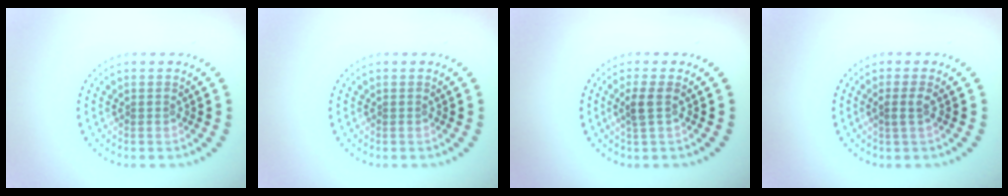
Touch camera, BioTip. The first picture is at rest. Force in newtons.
{"total": 0.0}
{"total": 1.7, "press": 1.5, "slide": 1.0}
{"total": 1.3, "press": 1.0, "slide": 0.8}